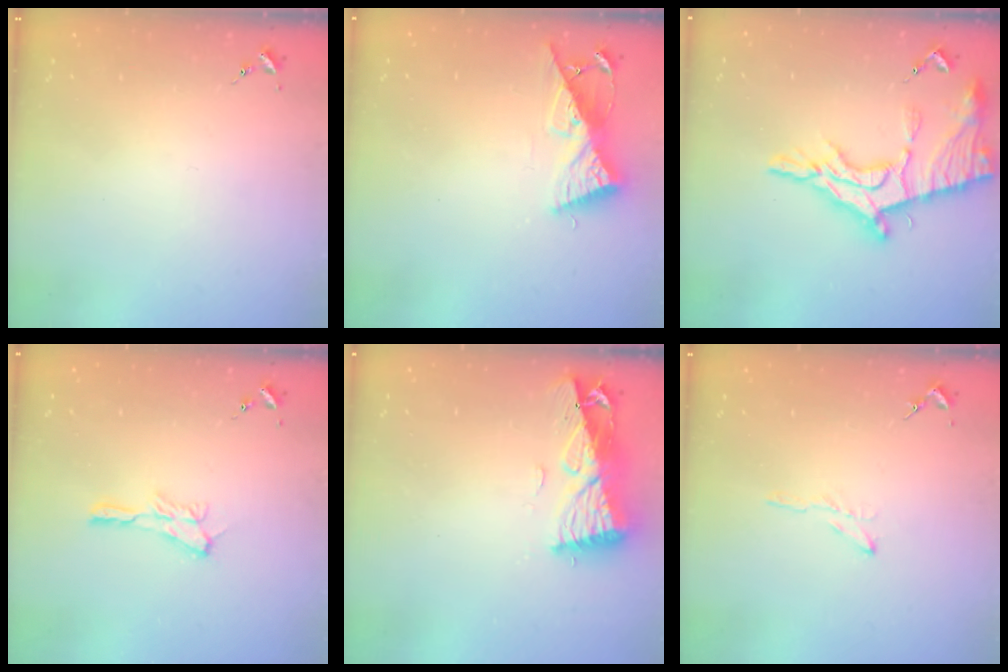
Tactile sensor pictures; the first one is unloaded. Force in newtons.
{"total": 10.1, "press": 10.1, "slide": 0.9}
{"total": 20.7, "press": 20.6, "slide": 2.0}
{"total": 8.1, "press": 8.0, "slide": 0.6}
{"total": 10.7, "press": 10.6, "slide": 1.5}
{"total": 5.7, "press": 5.6, "slide": 0.6}